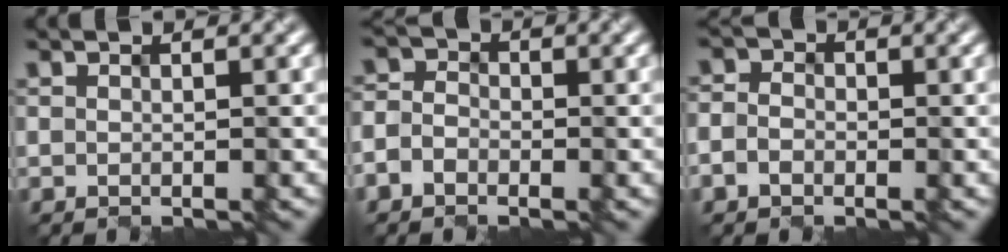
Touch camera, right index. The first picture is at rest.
{"total": 2.4, "force": [-1.5, 1.7, 0.8], "torque": [0.000, -0.001, -0.037]}
{"total": 2.1, "force": [-1.0, 1.7, 0.8], "torque": [-0.005, -0.002, -0.029]}